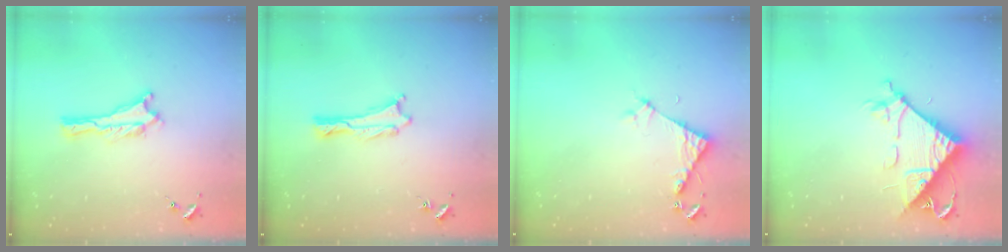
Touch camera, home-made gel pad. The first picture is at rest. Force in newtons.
{"total": 0.0}
{"total": 4.3, "press": 4.3, "slide": 0.4}
{"total": 9.6, "press": 9.5, "slide": 1.0}